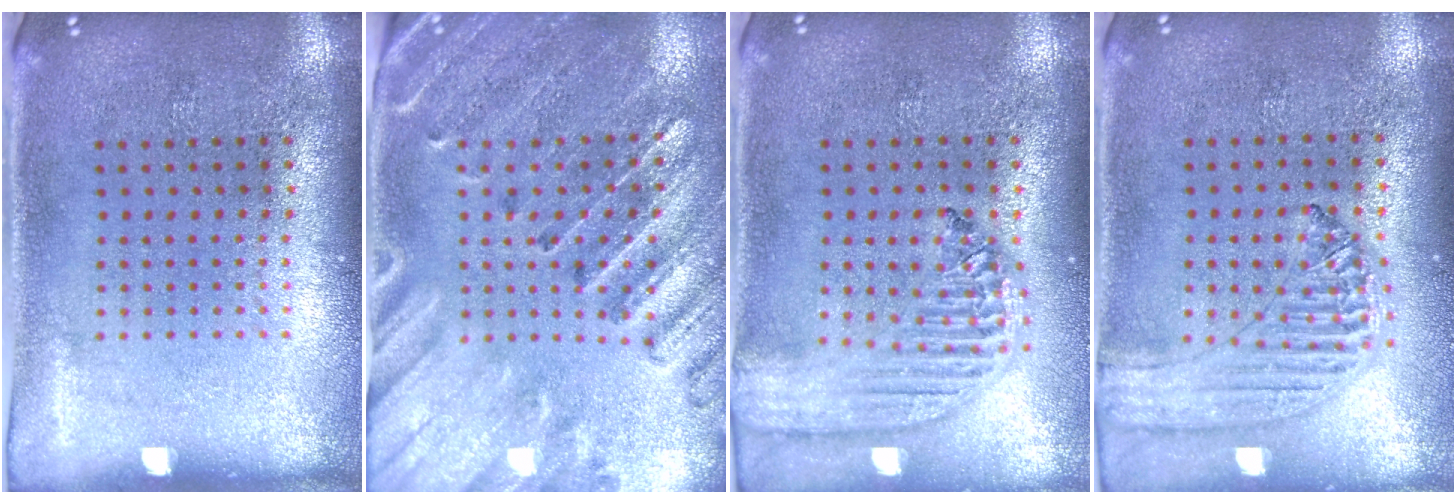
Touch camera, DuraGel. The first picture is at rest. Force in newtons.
{"total": 2.8, "press": 2.6, "slide": 0.9}
{"total": 2.2, "press": 1.9, "slide": 1.1}
{"total": 1.3, "press": 1.3, "slide": 0.3}